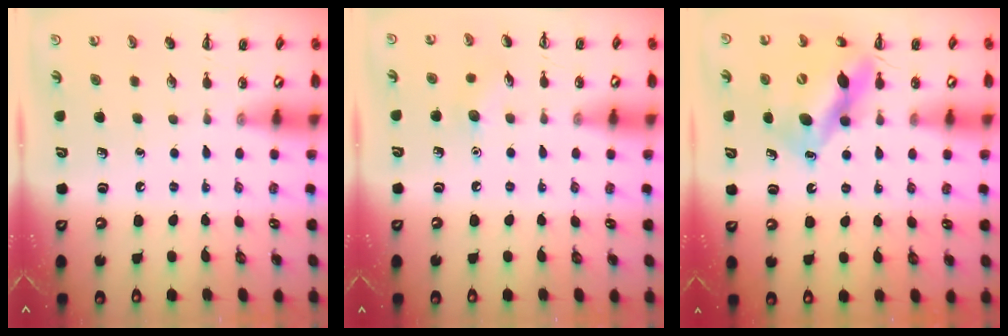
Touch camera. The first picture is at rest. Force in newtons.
{"total": 5.1, "press": 4.9, "slide": 1.4}
{"total": 11.7, "press": 11.3, "slide": 3.3}